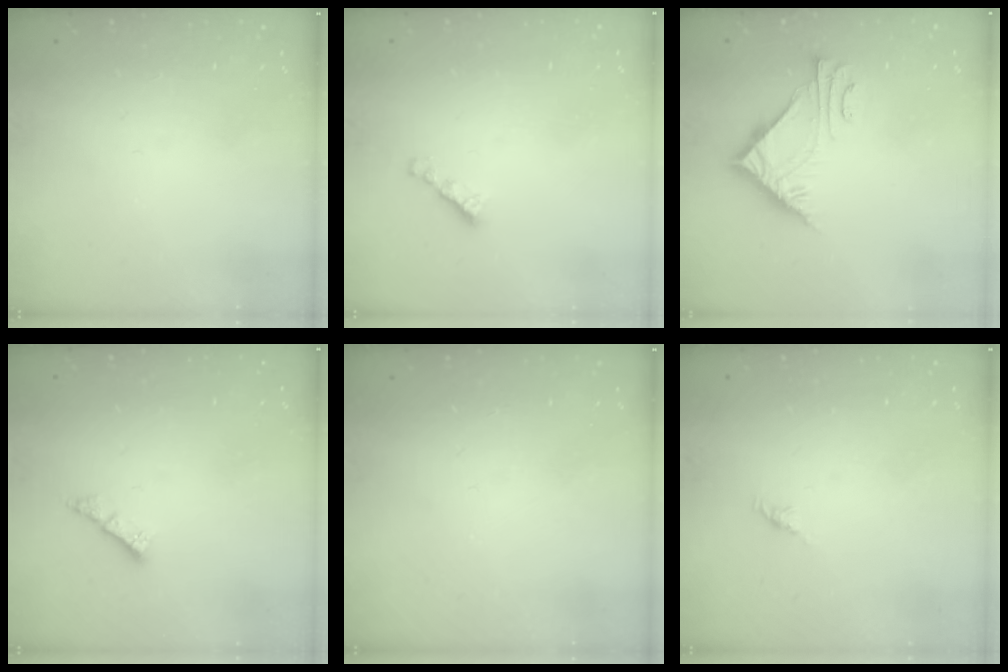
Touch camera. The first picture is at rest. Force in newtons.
{"total": 2.7, "press": 2.6, "slide": 0.7}
{"total": 7.4, "press": 7.4, "slide": 0.4}
{"total": 2.4, "press": 2.4, "slide": 0.2}
{"total": 0.0}
{"total": 2.1, "press": 2.0, "slide": 0.7}